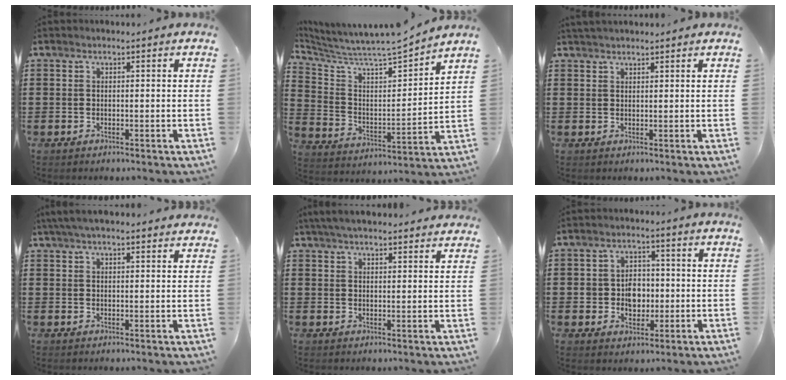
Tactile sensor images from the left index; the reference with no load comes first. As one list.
[{"total": 5.6, "force": [5.5, -0.2, 1.2], "torque": [-0.055, -0.060, 0.084]}, {"total": 1.3, "force": [1.3, 0.1, 0.3], "torque": [-0.008, 0.000, 0.025]}, {"total": 3.4, "force": [2.9, 0.2, 1.7], "torque": [-0.040, 0.001, 0.054]}, {"total": 3.7, "force": [3.5, 0.1, 1.1], "torque": [-0.031, -0.007, 0.065]}, {"total": 5.0, "force": [-0.4, 3.9, 3.1], "torque": [-0.051, 0.005, -0.015]}]